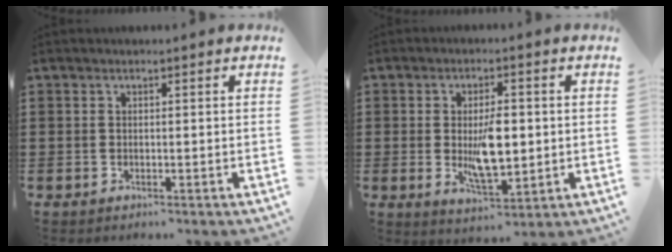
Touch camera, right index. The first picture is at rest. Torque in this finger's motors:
{"motor_torque": [2.10, 0.04, 0.95, 0.19]}